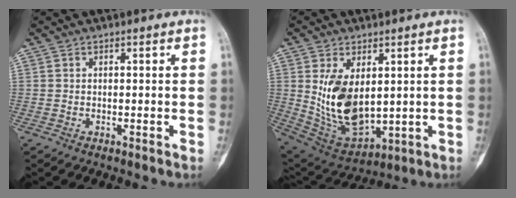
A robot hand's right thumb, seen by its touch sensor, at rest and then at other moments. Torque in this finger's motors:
{"motor_torque": [0.47, 1.64, 0.71, -0.33, 0.19]}